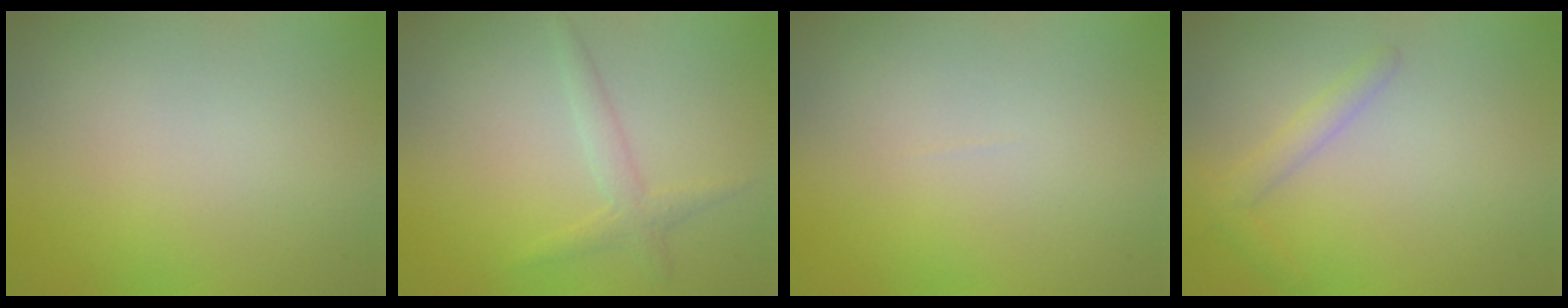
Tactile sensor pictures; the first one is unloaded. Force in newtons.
{"total": 1.8, "press": 1.8, "slide": 0.0}
{"total": 0.0}
{"total": 1.6, "press": 1.6, "slide": 0.1}